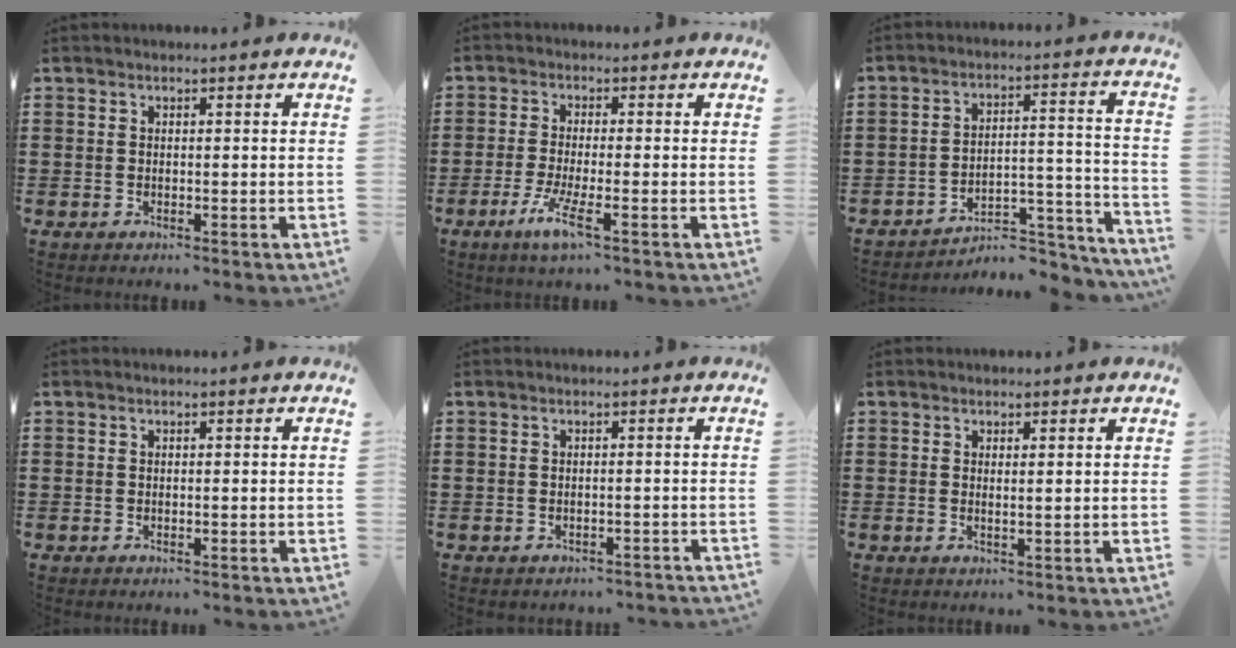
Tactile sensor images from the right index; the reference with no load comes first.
{"total": 5.2, "force": [-2.5, 0.4, 4.5], "torque": [-0.103, -0.018, -0.050]}
{"total": 4.7, "force": [-4.3, 1.1, 1.5], "torque": [-0.025, 0.003, -0.087]}
{"total": 0.0}
{"total": 0.9, "force": [-0.8, 0.3, 0.0], "torque": [-0.004, 0.001, -0.019]}
{"total": 0.7, "force": [0.4, 0.0, 0.6], "torque": [-0.011, -0.001, 0.008]}